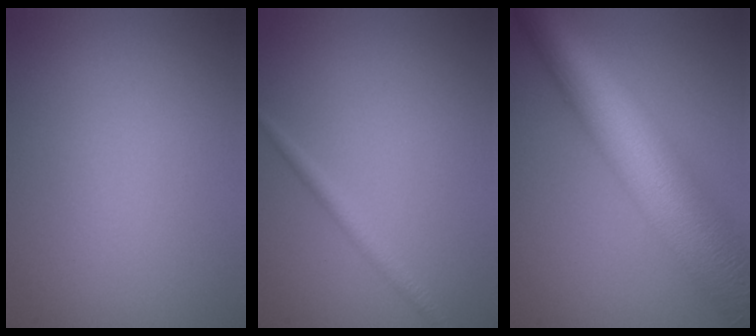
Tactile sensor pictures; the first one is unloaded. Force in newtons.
{"total": 1.3, "press": 1.3, "slide": 0.1}
{"total": 13.6, "press": 13.6, "slide": 0.5}